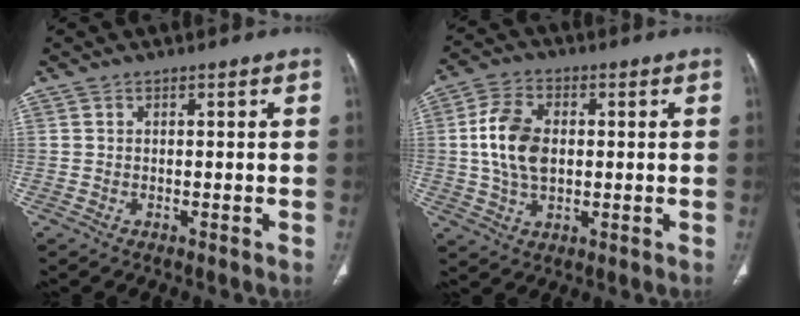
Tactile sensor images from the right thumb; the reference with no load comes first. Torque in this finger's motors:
{"motor_torque": [1.50, 1.47, 1.14, -0.48, 0.11]}